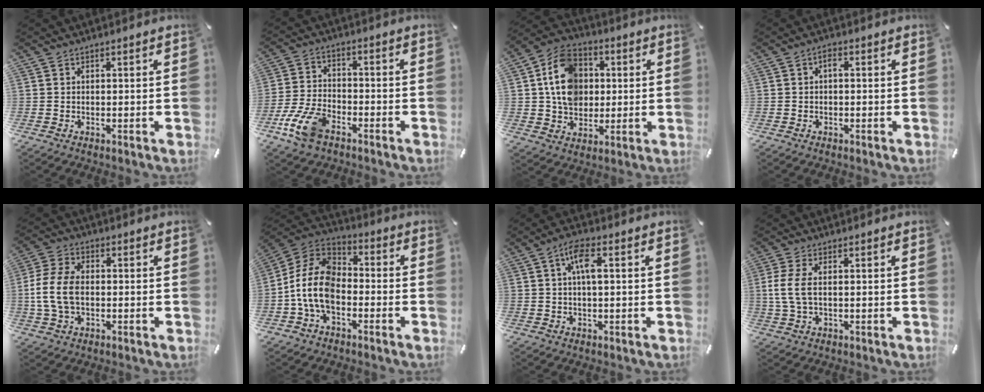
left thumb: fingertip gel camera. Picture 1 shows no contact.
{"total": 10.1, "force": [-5.9, 5.5, 6.0], "torque": [-0.136, 0.022, -0.112]}
{"total": 13.0, "force": [1.4, 11.0, 6.7], "torque": [-0.123, 0.019, 0.030]}
{"total": 1.4, "force": [-0.1, 0.7, 1.2], "torque": [-0.026, 0.006, -0.005]}
{"total": 9.9, "force": [-1.1, 6.7, 7.1], "torque": [-0.159, 0.010, -0.019]}
{"total": 12.2, "force": [-4.1, 8.1, 8.2], "torque": [-0.196, 0.012, -0.082]}
{"total": 5.5, "force": [0.8, 1.8, 5.2], "torque": [-0.093, 0.006, 0.011]}
{"total": 5.6, "force": [0.4, 2.3, 5.1], "torque": [-0.116, -0.003, 0.004]}